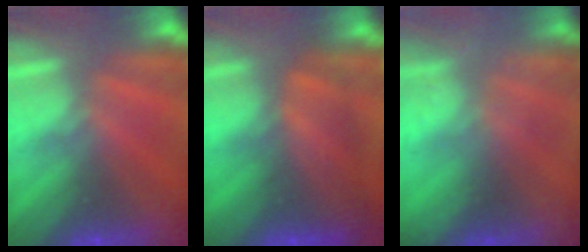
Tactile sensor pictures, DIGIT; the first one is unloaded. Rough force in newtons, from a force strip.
{"total": 6.7}
{"total": 1.3}